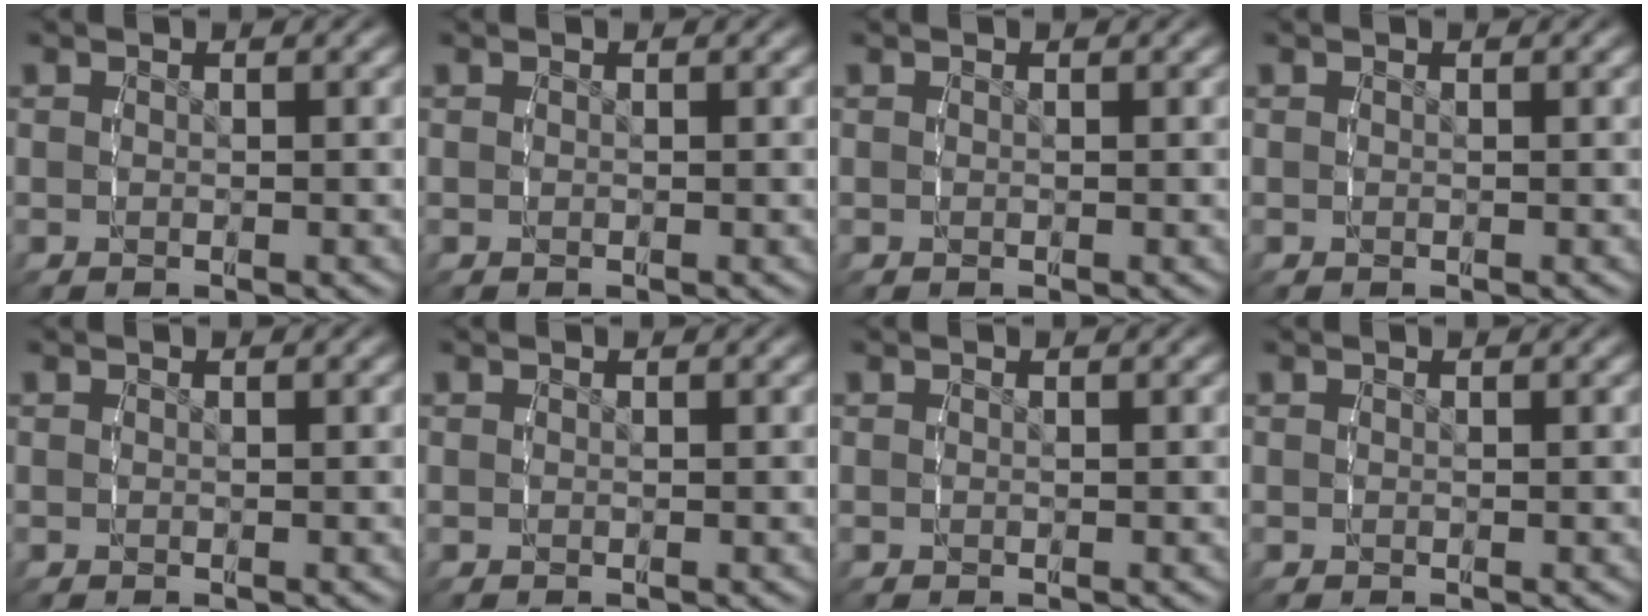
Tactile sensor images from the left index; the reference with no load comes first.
{"total": 0.0}
{"total": 0.0}
{"total": 0.0}
{"total": 0.0}
{"total": 0.0}
{"total": 0.0}
{"total": 0.0}